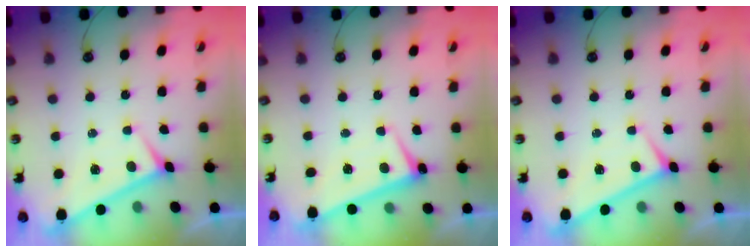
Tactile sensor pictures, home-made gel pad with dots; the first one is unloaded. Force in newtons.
{"total": 1.3, "press": 1.1, "slide": 0.8}
{"total": 1.4, "press": 1.3, "slide": 0.5}